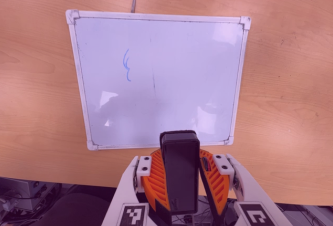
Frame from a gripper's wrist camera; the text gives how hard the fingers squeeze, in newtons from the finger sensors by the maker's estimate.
{"total": 9.4, "left": 9.8, "right": 9.0}